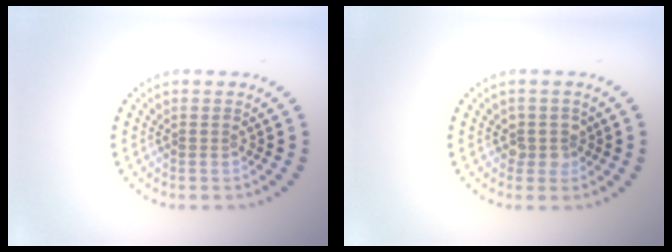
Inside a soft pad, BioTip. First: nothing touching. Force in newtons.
{"total": 1.8, "press": 1.5, "slide": 1.0}